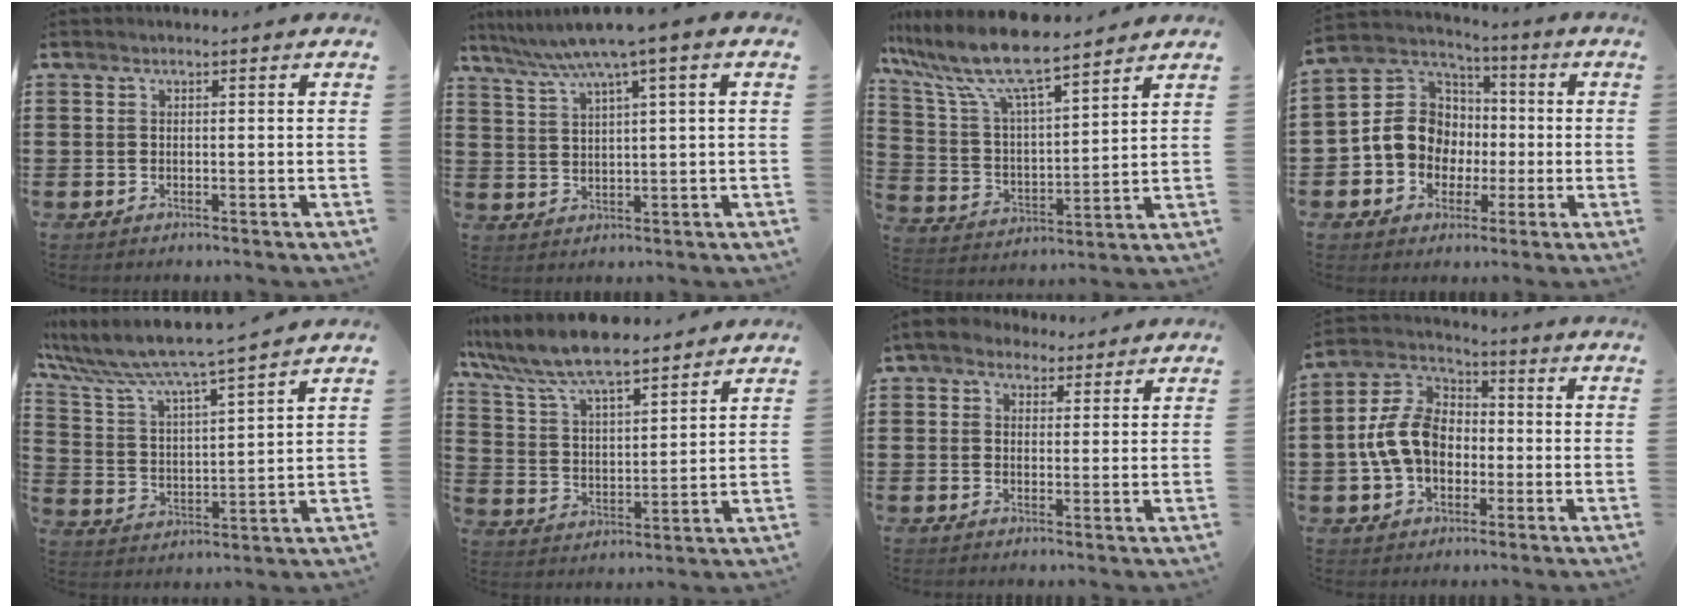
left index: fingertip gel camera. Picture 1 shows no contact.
{"total": 5.7, "force": [3.6, -0.2, 4.4], "torque": [-0.096, -0.014, 0.057]}
{"total": 10.1, "force": [8.6, 1.0, 5.3], "torque": [-0.139, -0.044, 0.145]}
{"total": 10.2, "force": [-1.3, 9.3, 3.8], "torque": [-0.115, 0.014, -0.028]}
{"total": 6.7, "force": [6.1, -0.1, 2.7], "torque": [-0.083, -0.041, 0.098]}
{"total": 8.8, "force": [7.8, 1.4, 3.7], "torque": [-0.105, -0.033, 0.137]}
{"total": 3.2, "force": [2.1, 2.3, 0.9], "torque": [-0.029, 0.009, 0.038]}
{"total": 10.2, "force": [-1.4, 7.5, 6.8], "torque": [-0.173, 0.015, -0.032]}